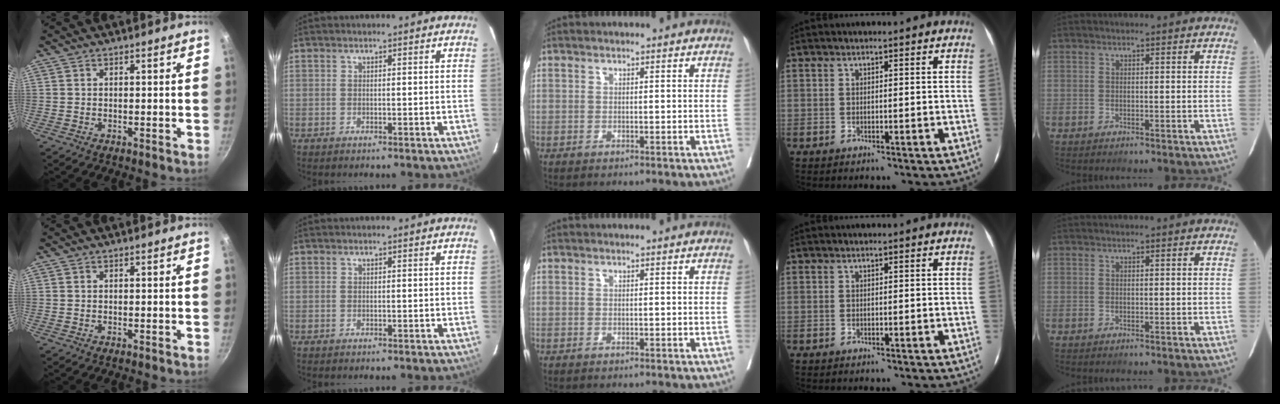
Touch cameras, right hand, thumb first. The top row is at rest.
{}